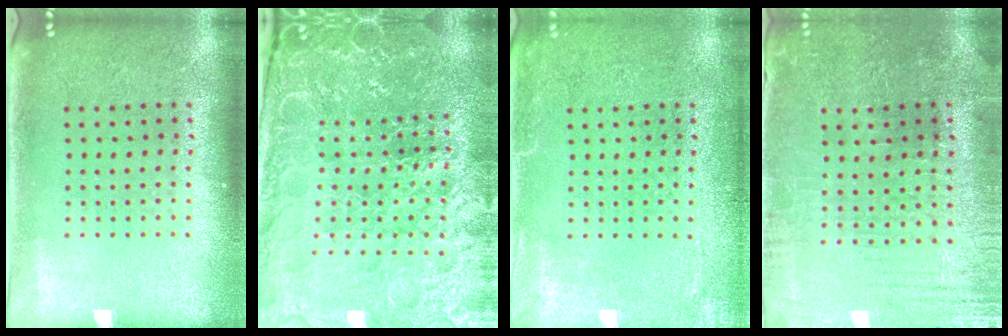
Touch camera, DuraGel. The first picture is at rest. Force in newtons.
{"total": 4.9, "press": 4.7, "slide": 1.4}
{"total": 2.6, "press": 2.6, "slide": 0.3}
{"total": 0.8, "press": 0.7, "slide": 0.4}